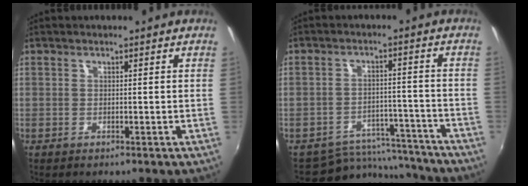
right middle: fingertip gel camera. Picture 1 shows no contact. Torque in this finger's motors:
{"motor_torque": [-0.56, -0.51, -0.18, -0.08]}